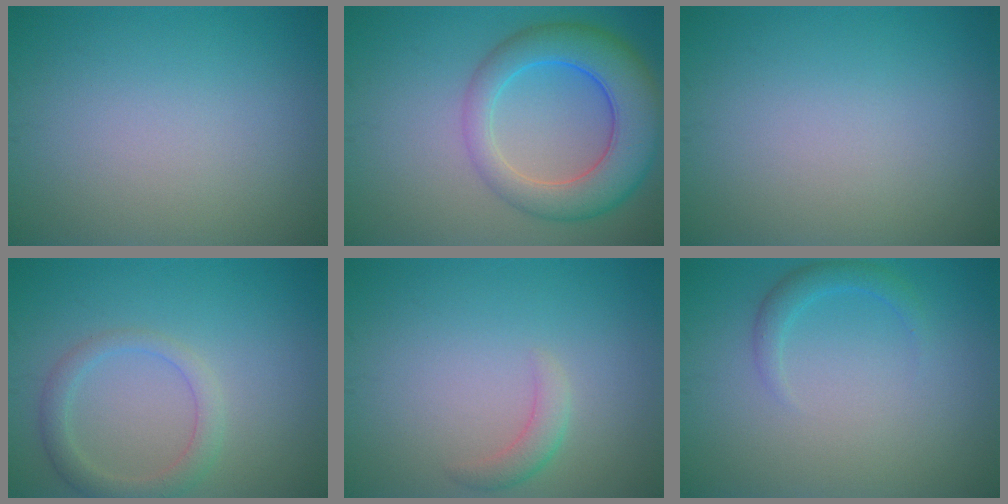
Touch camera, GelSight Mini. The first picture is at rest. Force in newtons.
{"total": 7.6, "press": 7.6, "slide": 0.3}
{"total": 0.0}
{"total": 2.6, "press": 2.6, "slide": 0.3}
{"total": 1.7, "press": 1.7, "slide": 0.1}
{"total": 1.7, "press": 1.7, "slide": 0.2}